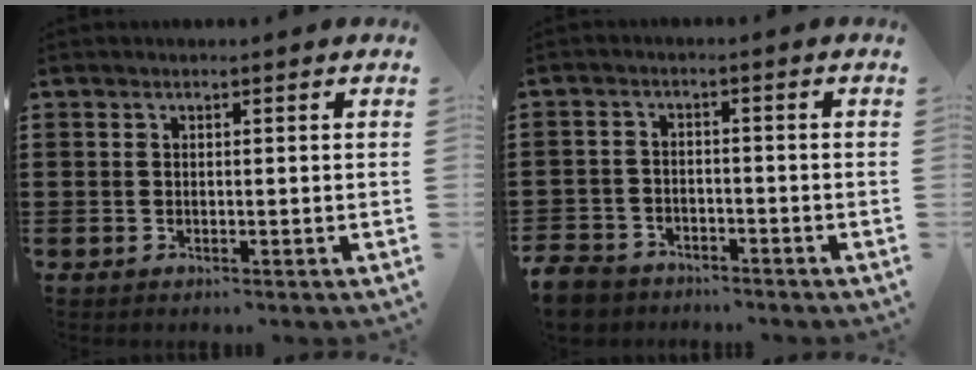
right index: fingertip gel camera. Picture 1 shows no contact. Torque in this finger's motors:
{"motor_torque": [0.27, 1.67, -1.05, -0.21]}